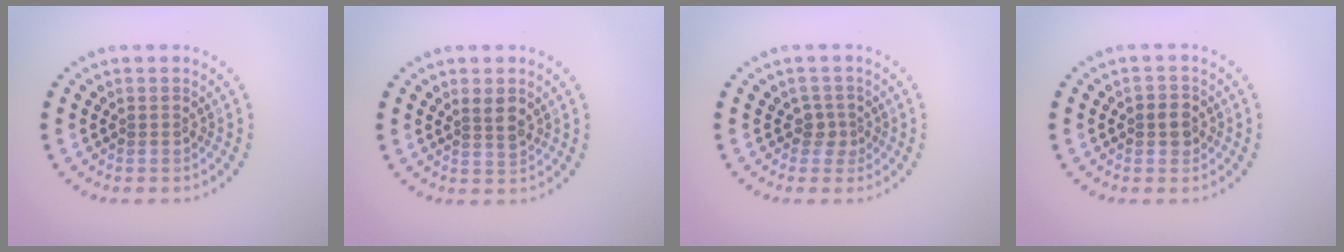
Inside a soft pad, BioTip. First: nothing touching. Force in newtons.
{"total": 1.7, "press": 1.5, "slide": 0.8}
{"total": 1.5, "press": 1.1, "slide": 1.0}
{"total": 1.8, "press": 1.7, "slide": 0.6}